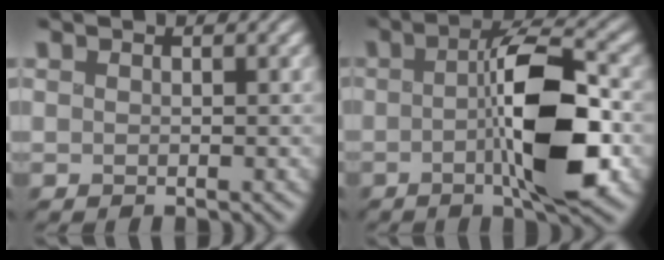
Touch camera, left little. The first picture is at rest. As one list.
[{"total": 8.5, "force": [-1.9, 1.7, 8.2], "torque": [-0.135, 0.005, -0.019]}]